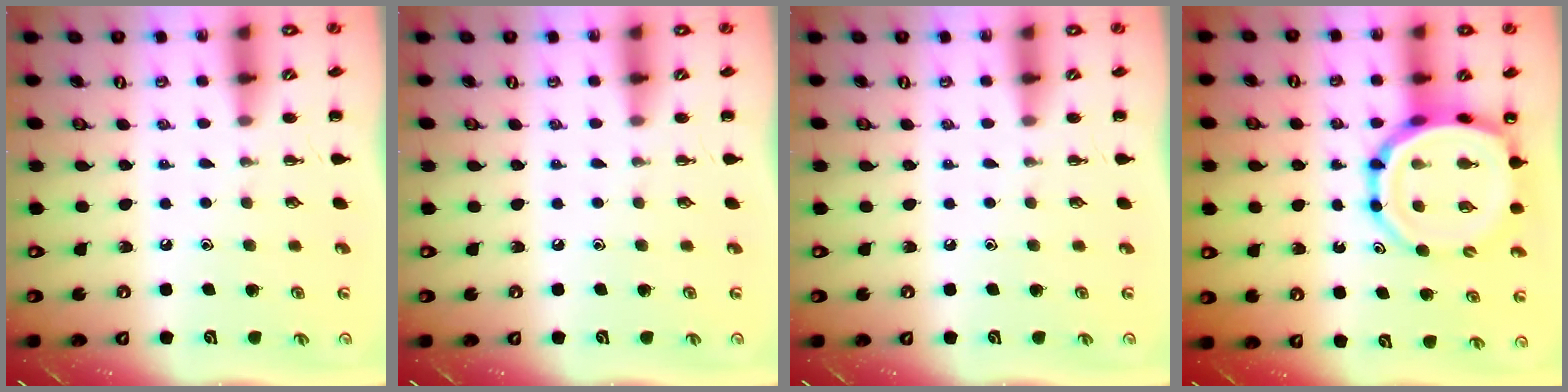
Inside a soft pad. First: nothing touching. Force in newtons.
{"total": 0.0}
{"total": 0.0}
{"total": 13.8, "press": 13.3, "slide": 3.8}